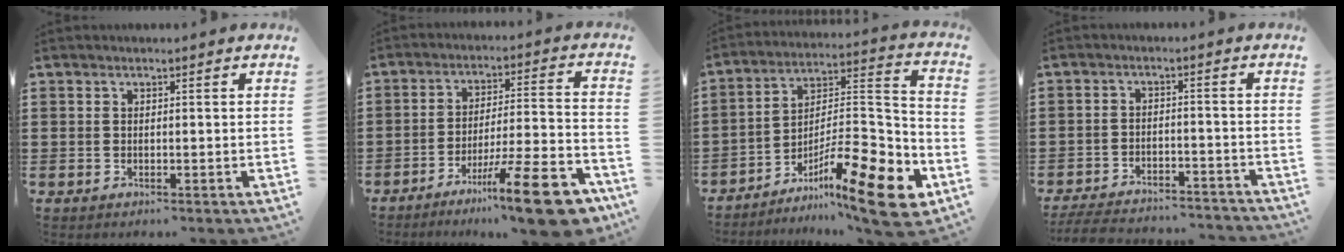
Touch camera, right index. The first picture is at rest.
{"total": 15.0, "force": [-10.1, 1.5, 11.0], "torque": [-0.154, 0.040, -0.167]}
{"total": 17.1, "force": [-10.4, 3.7, 13.0], "torque": [-0.188, 0.035, -0.173]}
{"total": 4.9, "force": [-4.7, 0.4, 1.1], "torque": [-0.029, -0.001, -0.096]}